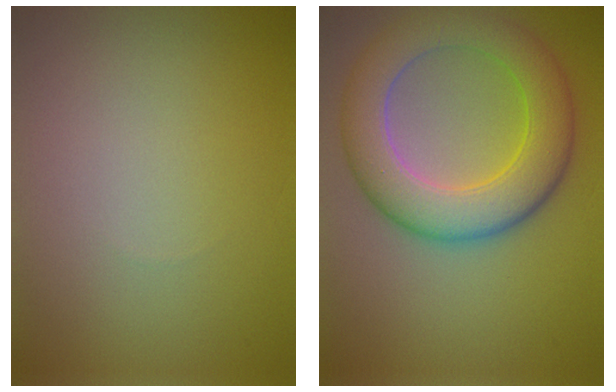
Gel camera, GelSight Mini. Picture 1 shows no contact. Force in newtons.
{"total": 7.9, "press": 7.9, "slide": 0.2}